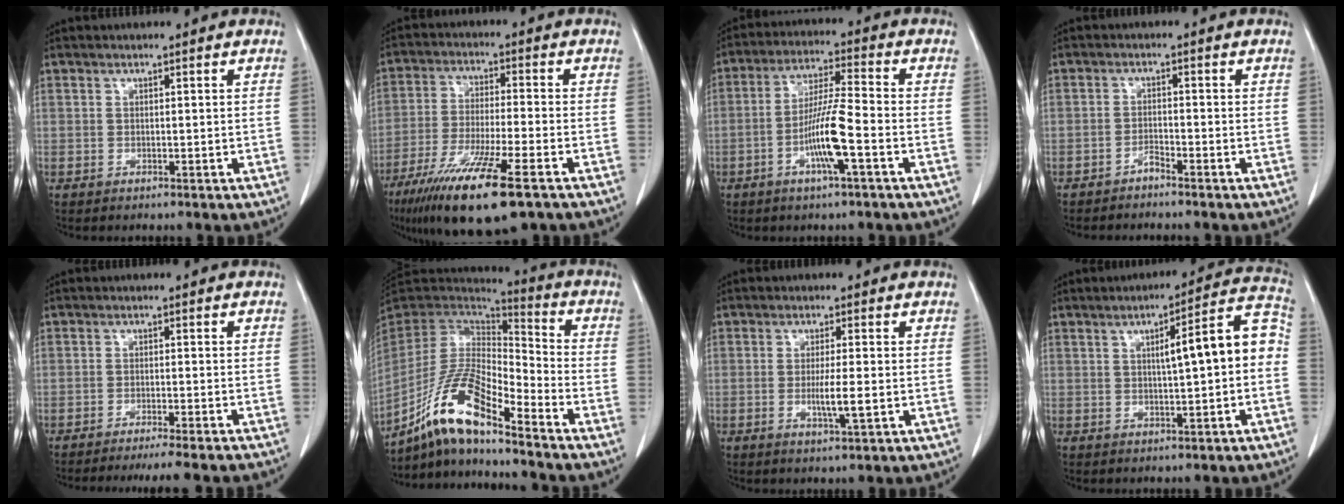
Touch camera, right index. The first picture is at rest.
{"total": 15.3, "force": [-9.4, 1.4, 12.0], "torque": [-0.226, -0.045, -0.164]}
{"total": 9.3, "force": [-3.3, 0.3, 8.7], "torque": [-0.170, -0.001, -0.065]}
{"total": 1.6, "force": [-1.5, -0.1, 0.6], "torque": [-0.010, 0.001, -0.028]}
{"total": 11.5, "force": [-10.6, -0.4, 4.5], "torque": [-0.039, -0.023, -0.137]}
{"total": 16.5, "force": [-11.5, 2.4, 11.5], "torque": [-0.221, -0.005, -0.213]}
{"total": 4.2, "force": [-0.9, 0.1, 4.1], "torque": [-0.077, -0.008, -0.016]}
{"total": 9.7, "force": [0.1, 1.2, 9.6], "torque": [-0.127, 0.034, 0.000]}